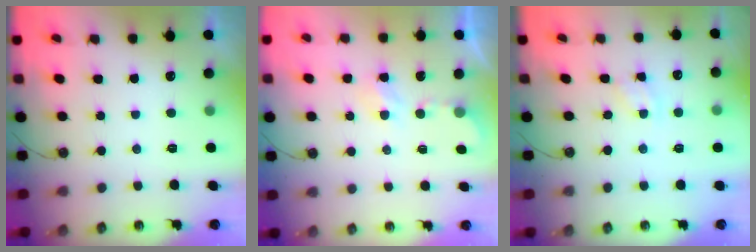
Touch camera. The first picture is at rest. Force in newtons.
{"total": 3.6, "press": 3.5, "slide": 0.6}
{"total": 2.0, "press": 2.0, "slide": 0.3}